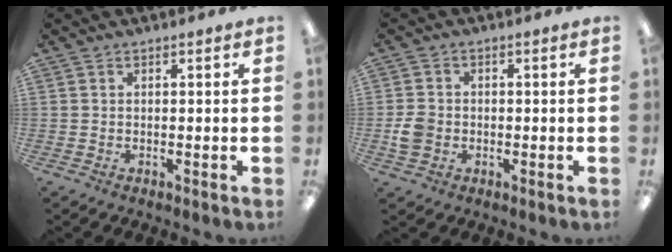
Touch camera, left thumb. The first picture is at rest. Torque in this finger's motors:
{"motor_torque": [0.02, 1.28, 0.20, -0.39, 0.00]}